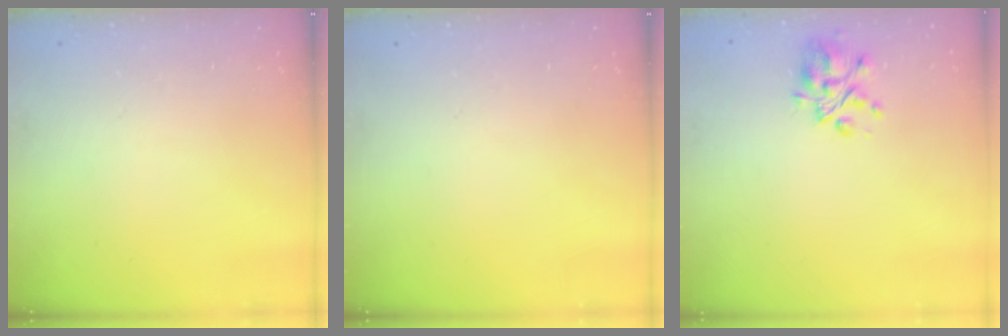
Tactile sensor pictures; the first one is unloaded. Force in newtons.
{"total": 0.0}
{"total": 6.3, "press": 5.9, "slide": 2.3}